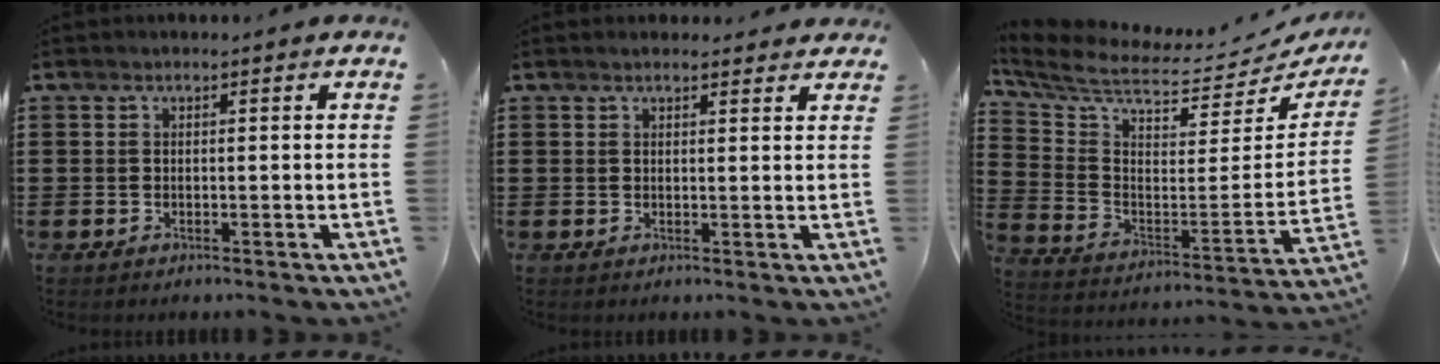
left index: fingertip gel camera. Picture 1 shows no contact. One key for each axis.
{"total": 1.3, "fx": 1.2, "fy": 0.2, "fz": 0.5, "tx": -0.012, "ty": 0.003, "tz": 0.022}
{"total": 5.0, "fx": 4.5, "fy": 0.8, "fz": 2.1, "tx": -0.071, "ty": -0.067, "tz": 0.072}